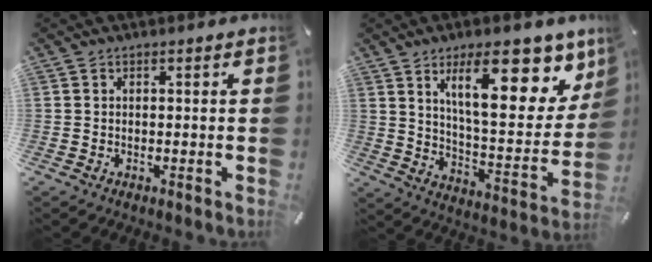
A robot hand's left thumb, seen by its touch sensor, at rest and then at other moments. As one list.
[{"total": 21.8, "force": [11.6, 8.7, 16.2], "torque": [-0.234, -0.062, 0.185]}]